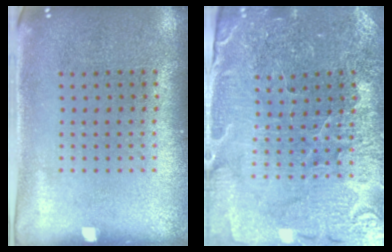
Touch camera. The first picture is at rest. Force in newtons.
{"total": 3.4, "press": 3.4, "slide": 0.3}